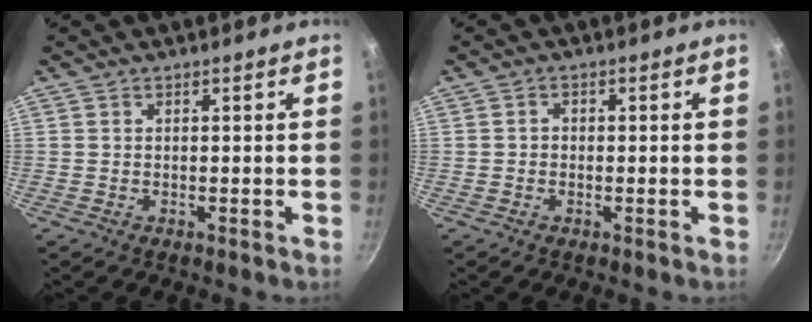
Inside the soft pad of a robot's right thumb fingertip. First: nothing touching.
{"total": 1.1, "force": [-0.3, 1.0, 0.5], "torque": [-0.008, 0.005, -0.007]}